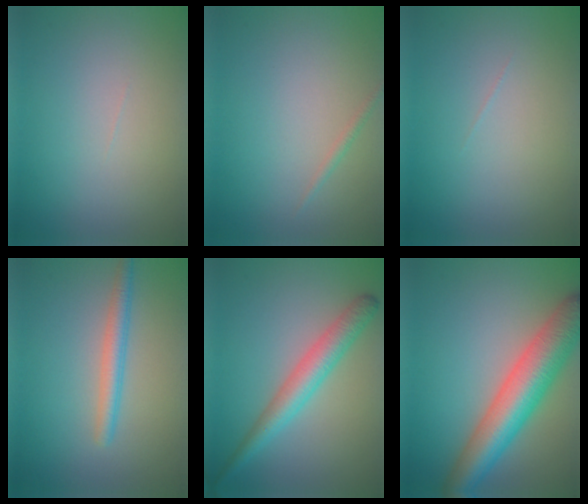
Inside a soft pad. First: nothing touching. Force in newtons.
{"total": 0.7, "press": 0.7, "slide": 0.0}
{"total": 0.0}
{"total": 2.4, "press": 2.4, "slide": 0.1}
{"total": 3.9, "press": 3.9, "slide": 0.1}
{"total": 8.6, "press": 8.6, "slide": 0.3}